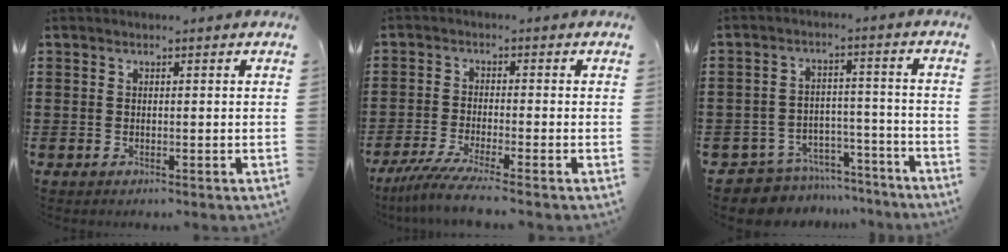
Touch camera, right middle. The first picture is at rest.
{"total": 4.5, "force": [-3.6, -0.3, 2.8], "torque": [-0.068, -0.021, -0.072]}
{"total": 6.5, "force": [-6.3, 1.6, 0.3], "torque": [-0.009, 0.024, -0.126]}